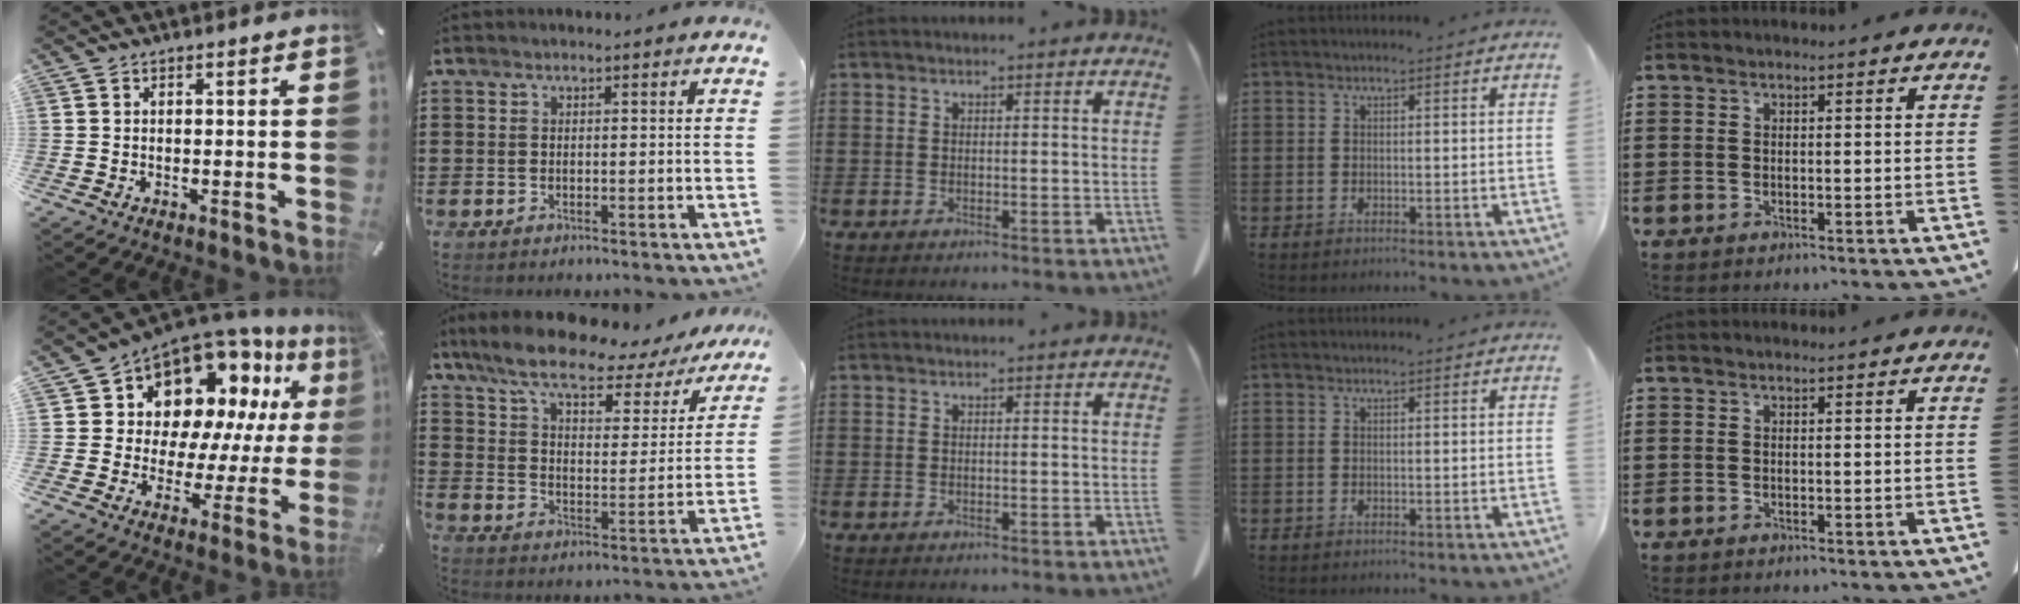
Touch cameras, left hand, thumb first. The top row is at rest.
{"thumb": {"total": 14.1, "force": [9.6, 9.1, 5.0], "torque": [-0.089, -0.087, 0.174]}, "index": {"total": 9.4, "force": [7.5, 2.0, 5.3], "torque": [-0.133, -0.034, 0.125]}}